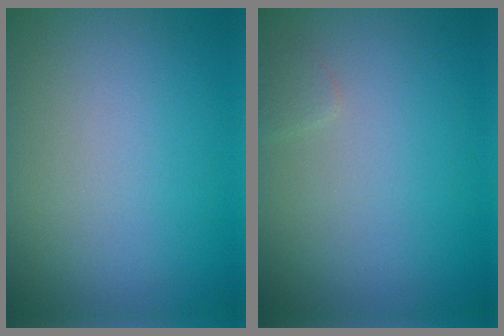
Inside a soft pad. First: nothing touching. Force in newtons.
{"total": 0.7, "press": 0.7, "slide": 0.0}